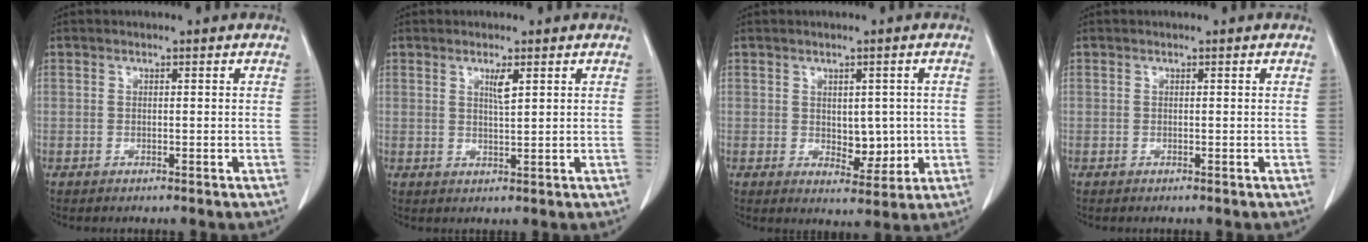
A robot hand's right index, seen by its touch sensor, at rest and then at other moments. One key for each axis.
{"total": 2.2, "fx": 1.1, "fy": 0.1, "fz": 1.9, "tx": -0.038, "ty": -0.005, "tz": 0.021}
{"total": 4.8, "fx": 0.0, "fy": 2.8, "fz": 3.9, "tx": -0.042, "ty": -0.002, "tz": 0.015}
{"total": 0.0}